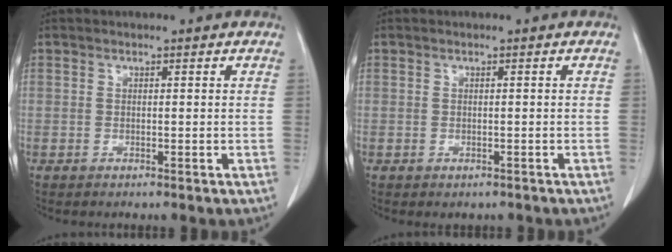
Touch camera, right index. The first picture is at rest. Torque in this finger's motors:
{"motor_torque": [-0.17, -0.36, -0.06, -0.04]}